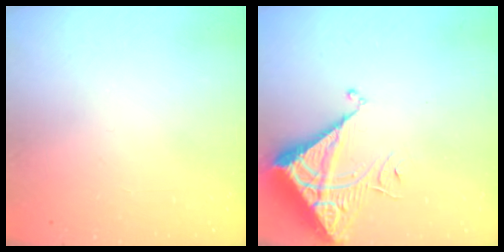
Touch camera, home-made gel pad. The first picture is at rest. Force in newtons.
{"total": 7.0, "press": 7.0, "slide": 0.6}